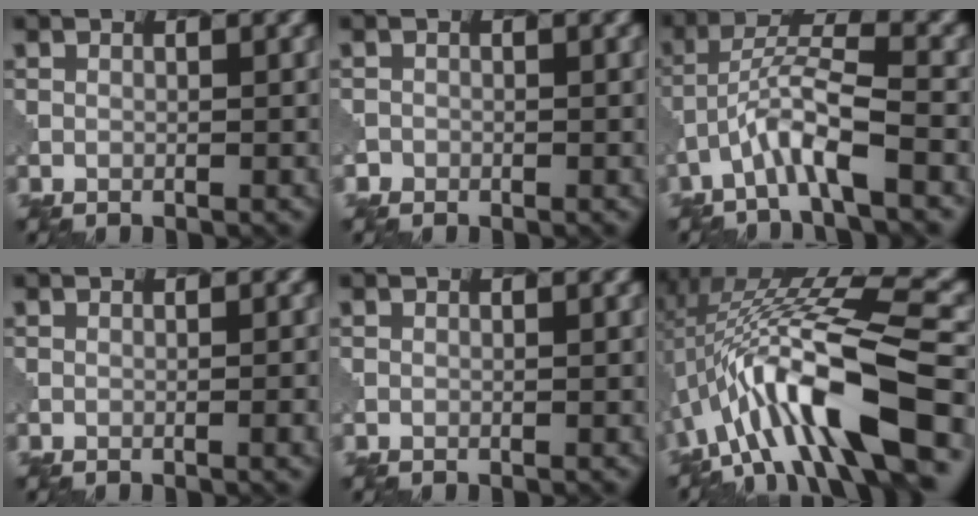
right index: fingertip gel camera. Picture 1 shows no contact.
{"total": 0.9, "force": [-0.5, 0.7, -0.3], "torque": [0.009, -0.001, -0.006]}
{"total": 4.8, "force": [-2.6, 0.8, 4.0], "torque": [-0.077, 0.011, -0.051]}
{"total": 1.9, "force": [-0.4, 0.6, 1.7], "torque": [-0.010, 0.005, -0.005]}
{"total": 0.0}
{"total": 13.8, "force": [-2.4, 4.0, 13.0], "torque": [-0.216, 0.023, -0.031]}